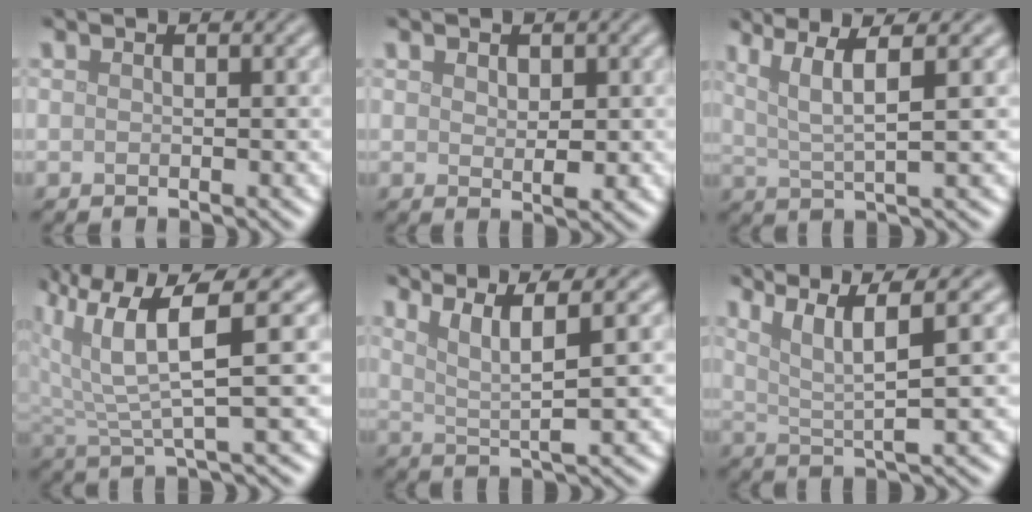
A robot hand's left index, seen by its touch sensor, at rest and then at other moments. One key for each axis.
{"total": 1.8, "fx": 0.5, "fy": 1.1, "fz": 1.4, "tx": -0.021, "ty": -0.005, "tz": 0.012}
{"total": 4.5, "fx": 2.1, "fy": 0.7, "fz": 4.0, "tx": -0.075, "ty": 0.004, "tz": 0.043}
{"total": 6.4, "fx": 2.5, "fy": 1.7, "fz": 5.7, "tx": -0.126, "ty": 0.004, "tz": 0.048}
{"total": 4.2, "fx": 2.1, "fy": 0.6, "fz": 3.5, "tx": -0.065, "ty": 0.003, "tz": 0.042}
{"total": 5.5, "fx": 2.8, "fy": 0.8, "fz": 4.7, "tx": -0.083, "ty": 0.009, "tz": 0.055}